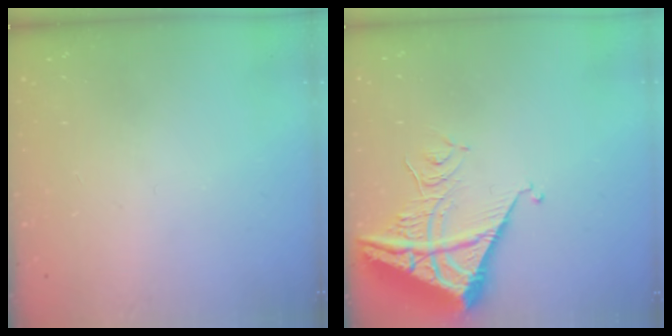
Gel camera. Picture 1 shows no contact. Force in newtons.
{"total": 9.1, "press": 9.1, "slide": 1.0}